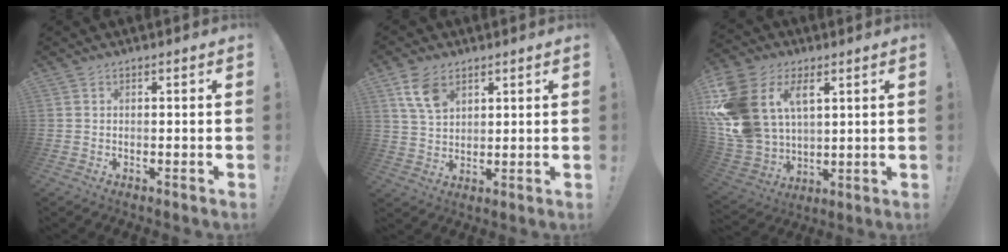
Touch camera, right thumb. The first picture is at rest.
{"total": 8.9, "force": [4.9, 5.5, 5.1], "torque": [-0.090, -0.013, 0.096]}
{"total": 18.8, "force": [7.3, 13.2, 11.2], "torque": [-0.250, -0.034, 0.137]}